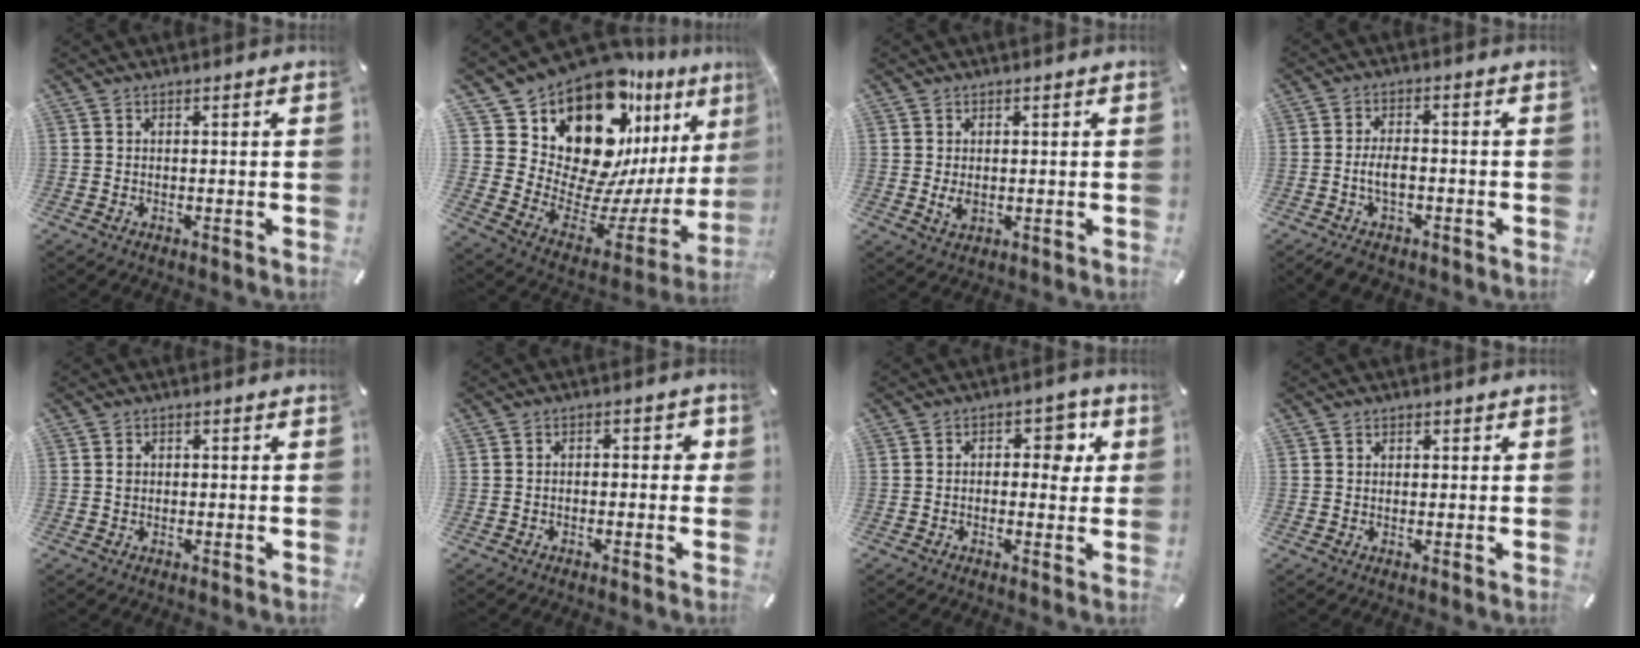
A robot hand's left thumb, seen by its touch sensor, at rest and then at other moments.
{"total": 20.0, "force": [14.5, 10.7, 8.7], "torque": [-0.126, -0.161, 0.262]}
{"total": 2.9, "force": [0.1, 2.3, 1.8], "torque": [-0.032, -0.001, 0.000]}
{"total": 5.4, "force": [-1.8, 3.2, 3.9], "torque": [-0.079, 0.011, -0.035]}
{"total": 1.2, "force": [0.0, 1.1, 0.5], "torque": [-0.002, 0.002, -0.004]}
{"total": 2.7, "force": [-1.1, 1.6, 1.8], "torque": [-0.034, 0.013, -0.025]}
{"total": 6.5, "force": [0.8, 4.3, 4.8], "torque": [-0.050, -0.001, 0.001]}
{"total": 1.5, "force": [0.4, 1.4, 0.2], "torque": [0.003, 0.002, 0.002]}